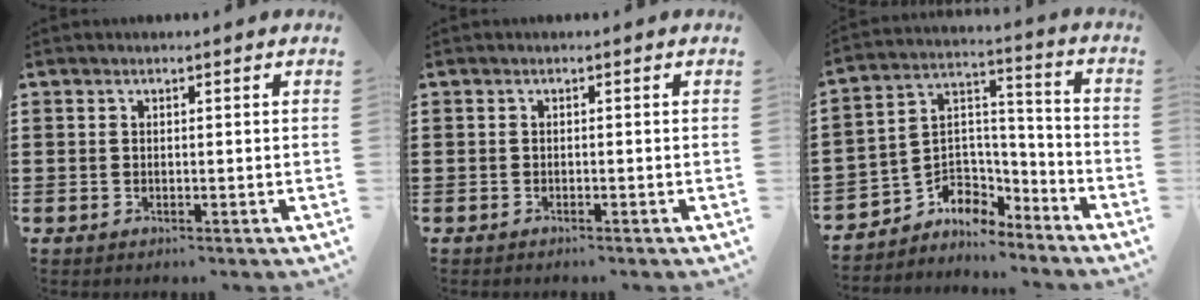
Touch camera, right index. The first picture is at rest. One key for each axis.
{"total": 0.6, "fx": -0.6, "fy": 0.0, "fz": 0.2, "tx": -0.005, "ty": -0.004, "tz": -0.011}
{"total": 4.8, "fx": -3.1, "fy": 3.7, "fz": 0.2, "tx": -0.026, "ty": -0.004, "tz": -0.065}